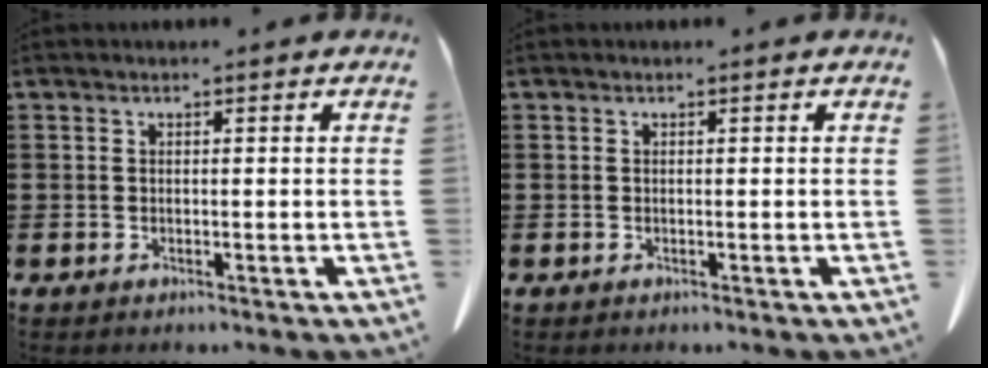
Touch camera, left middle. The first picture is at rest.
{"total": 0.0}